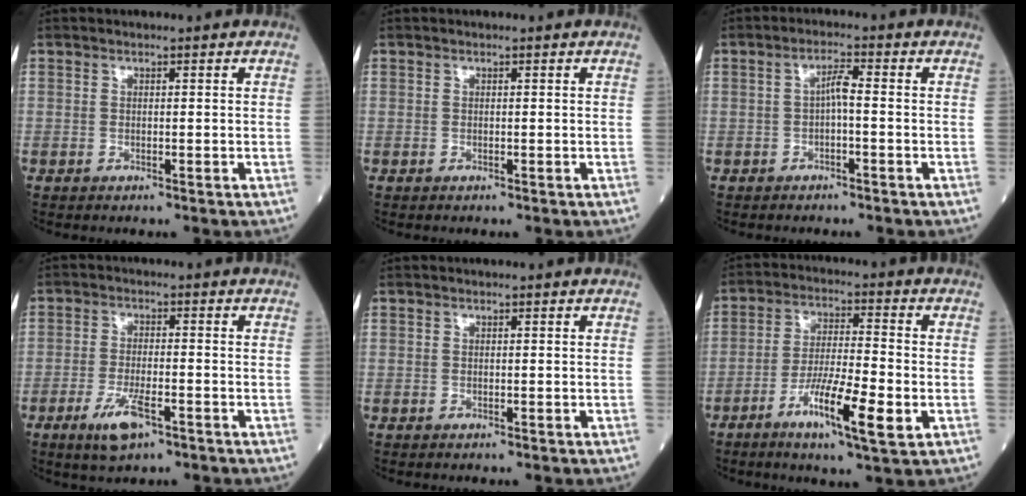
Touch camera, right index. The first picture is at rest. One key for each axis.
{"total": 0.0}
{"total": 2.6, "fx": -0.4, "fy": 0.4, "fz": 2.5, "tx": -0.043, "ty": 0.008, "tz": -0.008}
{"total": 5.7, "fx": -3.1, "fy": 1.5, "fz": 4.6, "tx": -0.092, "ty": -0.007, "tz": -0.052}
{"total": 0.0}
{"total": 10.5, "fx": -4.3, "fy": 1.1, "fz": 9.5, "tx": -0.170, "ty": -0.010, "tz": -0.074}